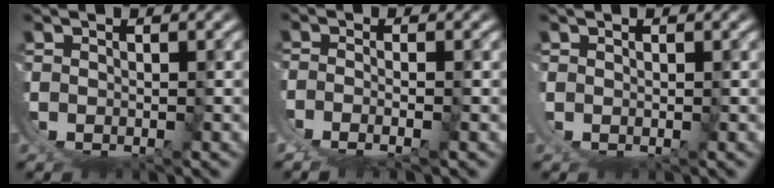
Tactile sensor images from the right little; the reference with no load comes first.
{"total": 2.7, "force": [-0.6, 0.7, 2.5], "torque": [-0.059, -0.017, 0.001]}
{"total": 0.6, "force": [0.6, -0.2, -0.1], "torque": [0.002, 0.002, 0.008]}